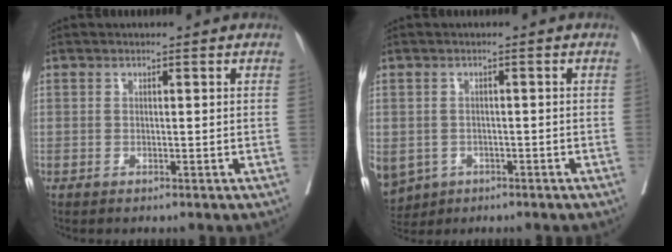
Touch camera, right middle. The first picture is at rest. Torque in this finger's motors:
{"motor_torque": [0.49, -0.35, 1.05, 0.21]}